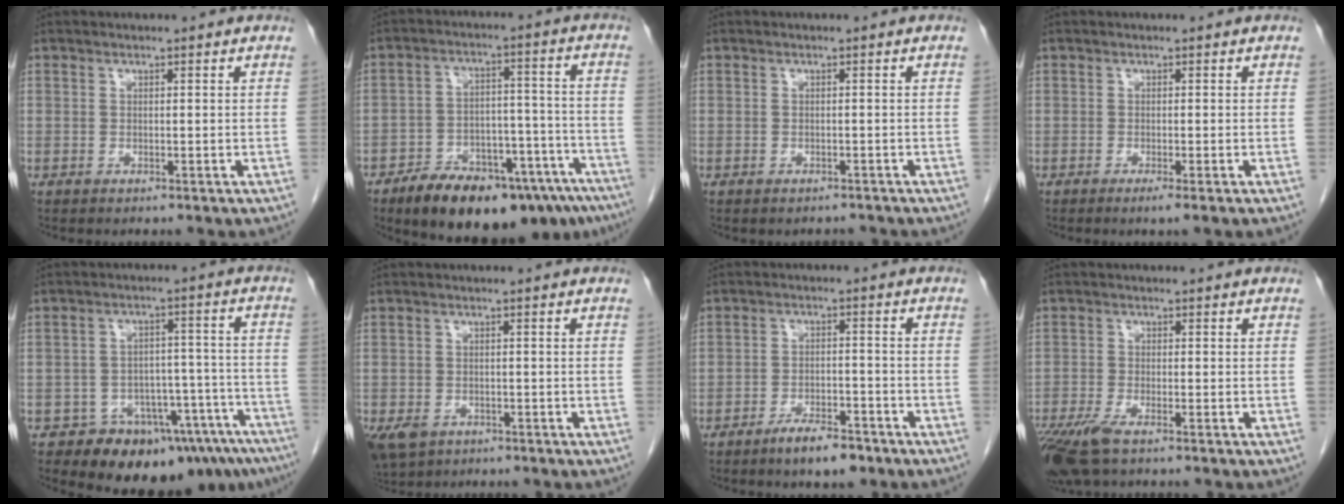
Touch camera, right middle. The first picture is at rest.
{"total": 20.6, "force": [-15.7, 6.7, 11.5], "torque": [-0.117, 0.025, -0.226]}
{"total": 1.7, "force": [-1.7, 0.3, 0.1], "torque": [-0.003, -0.001, -0.023]}
{"total": 1.6, "force": [-0.8, -0.8, 1.1], "torque": [-0.019, -0.004, -0.014]}
{"total": 14.1, "force": [-11.6, 5.4, 6.0], "torque": [-0.020, 0.049, -0.147]}
{"total": 6.5, "force": [-3.8, 4.5, 2.8], "torque": [-0.064, -0.007, -0.056]}
{"total": 5.4, "force": [-4.1, 1.1, 3.4], "torque": [-0.063, -0.002, -0.065]}
{"total": 6.7, "force": [-4.5, 1.5, 4.7], "torque": [-0.092, -0.018, -0.084]}